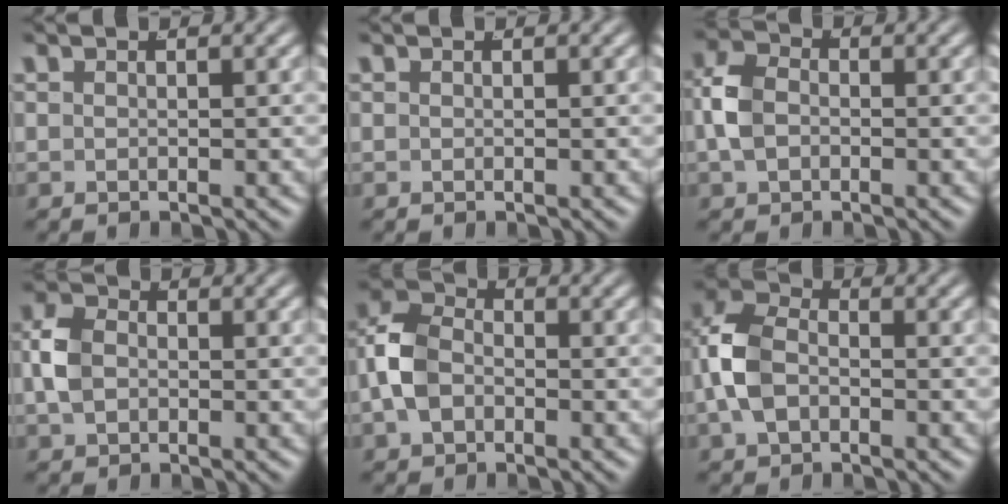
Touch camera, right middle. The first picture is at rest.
{"total": 0.0}
{"total": 3.5, "force": [-0.3, 2.7, 2.2], "torque": [-0.057, -0.006, -0.004]}
{"total": 3.1, "force": [-0.3, 2.4, 1.9], "torque": [-0.051, -0.005, -0.003]}
{"total": 5.6, "force": [-0.6, 4.5, 3.2], "torque": [-0.081, -0.009, -0.010]}
{"total": 5.3, "force": [-0.5, 4.0, 3.4], "torque": [-0.088, -0.008, -0.008]}